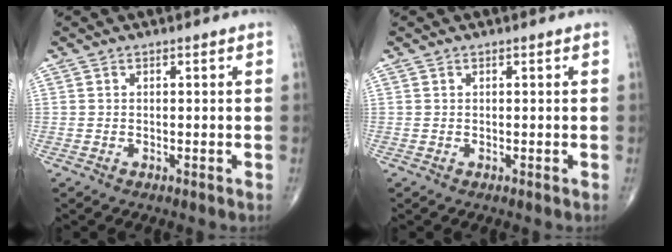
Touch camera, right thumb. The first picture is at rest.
{"total": 0.0}